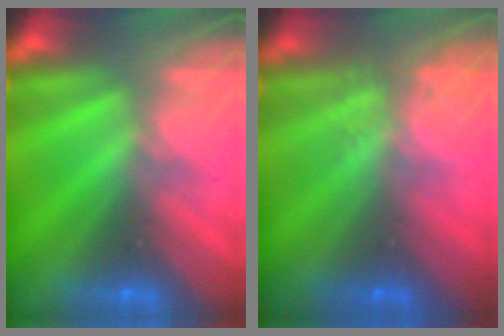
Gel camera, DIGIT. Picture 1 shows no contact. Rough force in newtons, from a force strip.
{"total": 3.8}